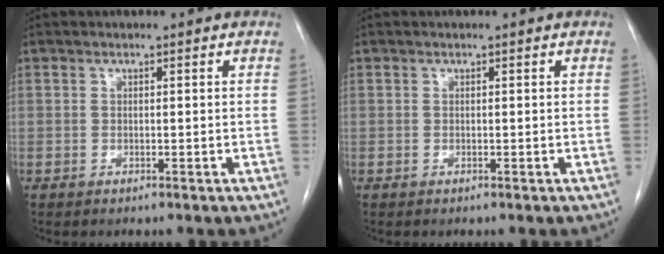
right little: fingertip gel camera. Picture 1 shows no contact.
{"total": 0.0}